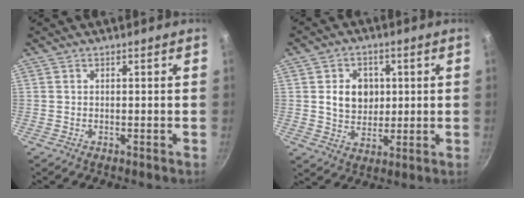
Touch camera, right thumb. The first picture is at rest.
{"total": 8.4, "force": [1.4, 6.8, 4.7], "torque": [-0.046, -0.006, 0.023]}